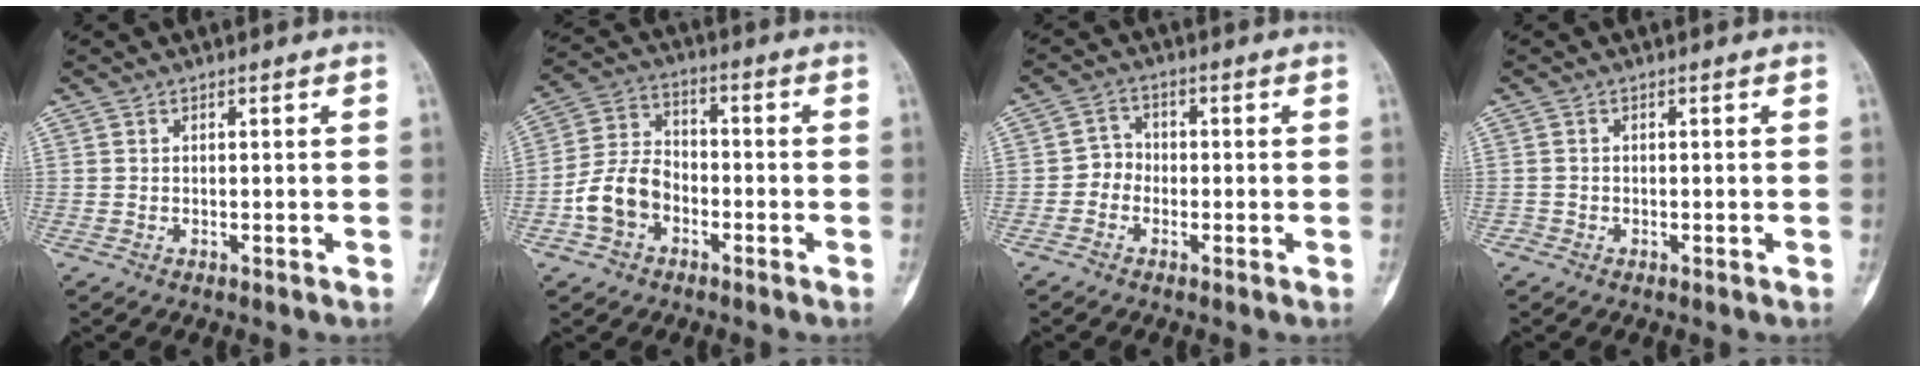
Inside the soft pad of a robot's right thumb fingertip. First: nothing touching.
{"total": 9.6, "force": [-3.5, 7.0, 5.5], "torque": [-0.097, 0.037, -0.072]}
{"total": 3.2, "force": [-1.3, 2.8, 1.0], "torque": [0.008, 0.013, -0.036]}
{"total": 0.9, "force": [-0.6, 0.7, -0.2], "torque": [0.010, 0.004, -0.018]}